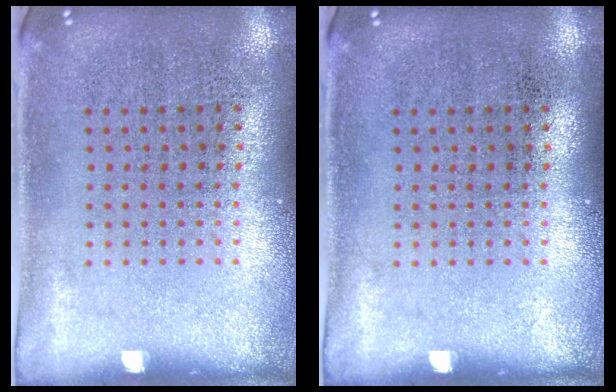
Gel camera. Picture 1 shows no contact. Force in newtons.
{"total": 0.0}